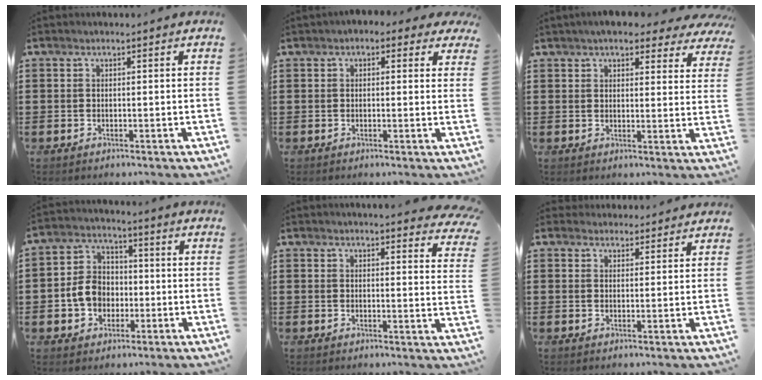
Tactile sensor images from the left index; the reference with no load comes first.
{"total": 1.7, "force": [0.7, 1.1, 1.0], "torque": [-0.015, 0.006, 0.009]}
{"total": 5.1, "force": [4.5, 1.1, 2.3], "torque": [-0.051, -0.008, 0.078]}
{"total": 7.0, "force": [-1.2, 6.0, 3.4], "torque": [-0.089, 0.016, -0.025]}
{"total": 3.4, "force": [3.3, -0.1, 0.6], "torque": [-0.016, -0.016, 0.061]}
{"total": 2.6, "force": [2.5, 0.6, -0.2], "torque": [-0.004, -0.003, 0.048]}